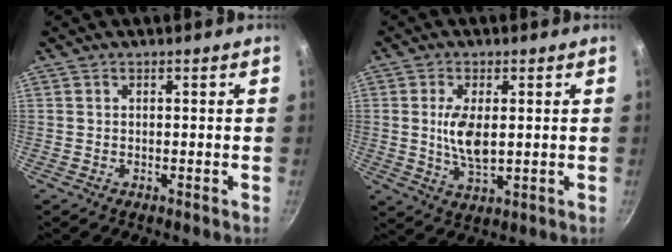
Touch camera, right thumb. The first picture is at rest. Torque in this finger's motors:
{"motor_torque": [1.16, 1.33, 1.02, 0.19, 0.25]}